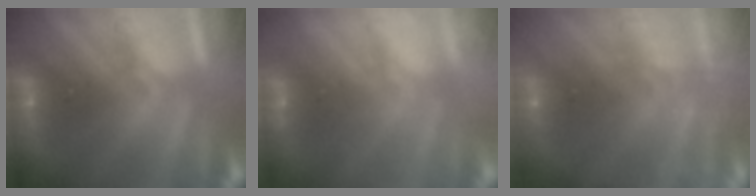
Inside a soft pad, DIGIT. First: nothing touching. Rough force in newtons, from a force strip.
{"total": 2.3}
{"total": 6.1}